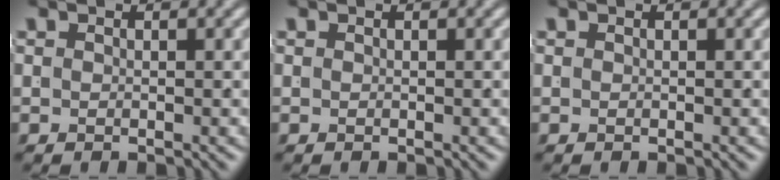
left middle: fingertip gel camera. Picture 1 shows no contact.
{"total": 0.0}
{"total": 0.0}